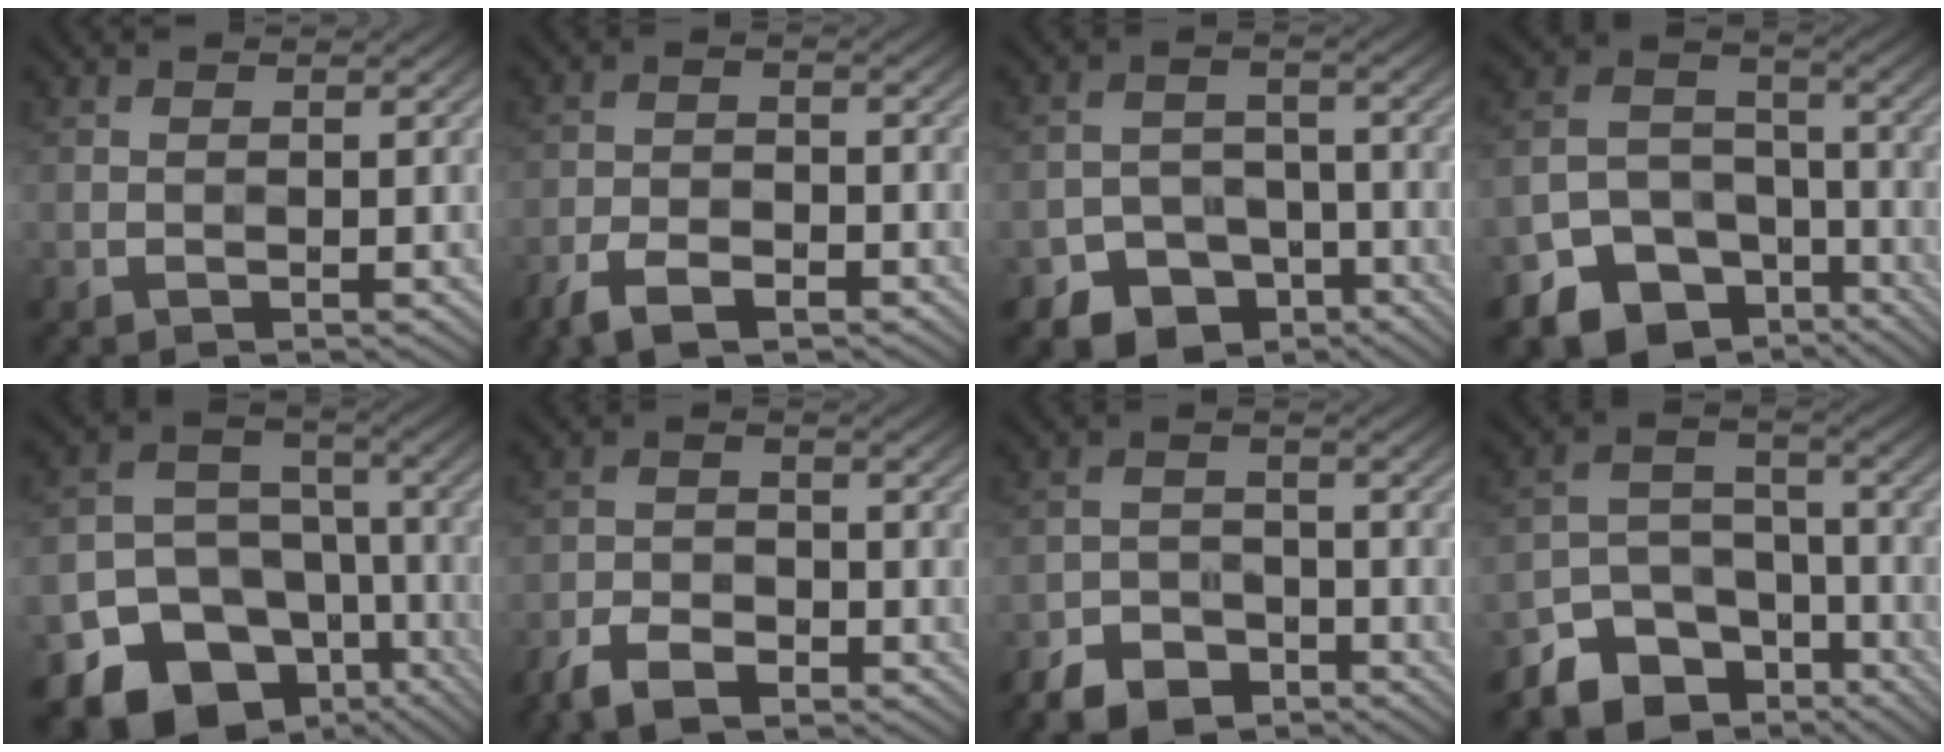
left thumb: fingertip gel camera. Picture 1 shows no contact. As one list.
[{"total": 6.1, "force": [-4.2, 2.5, 3.7], "torque": [-0.071, -0.004, -0.081]}, {"total": 8.1, "force": [-5.5, 5.3, 2.8], "torque": [-0.040, -0.010, -0.089]}, {"total": 13.9, "force": [-8.7, 9.2, 5.7], "torque": [-0.139, -0.032, -0.140]}, {"total": 17.4, "force": [-9.3, 12.8, 7.4], "torque": [-0.157, -0.044, -0.134]}, {"total": 6.4, "force": [-4.5, 3.1, 3.4], "torque": [-0.066, -0.005, -0.093]}, {"total": 6.9, "force": [-5.3, 3.4, 2.9], "torque": [-0.056, -0.007, -0.107]}, {"total": 11.3, "force": [-7.8, 6.9, 4.3], "torque": [-0.084, -0.008, -0.129]}]